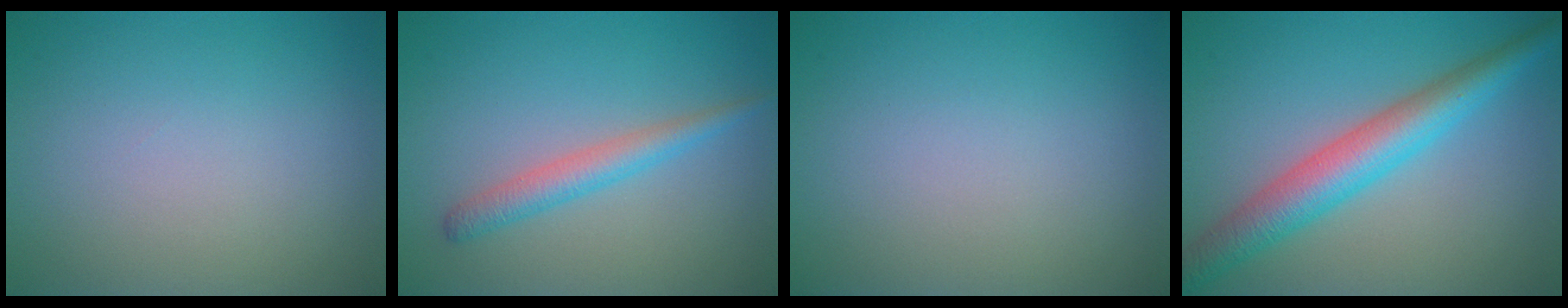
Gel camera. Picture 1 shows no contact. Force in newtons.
{"total": 2.5, "press": 2.5, "slide": 0.0}
{"total": 0.0}
{"total": 5.9, "press": 5.9, "slide": 0.1}